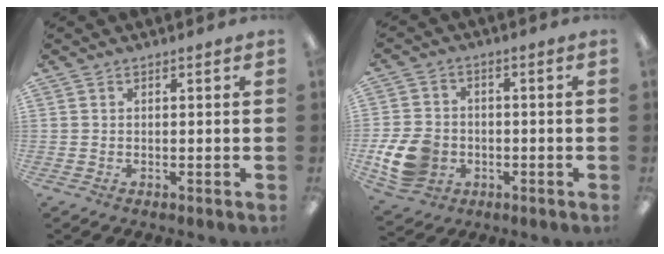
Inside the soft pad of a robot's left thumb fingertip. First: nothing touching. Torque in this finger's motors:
{"motor_torque": [-0.06, 0.35, 0.50, -0.33, 0.05]}